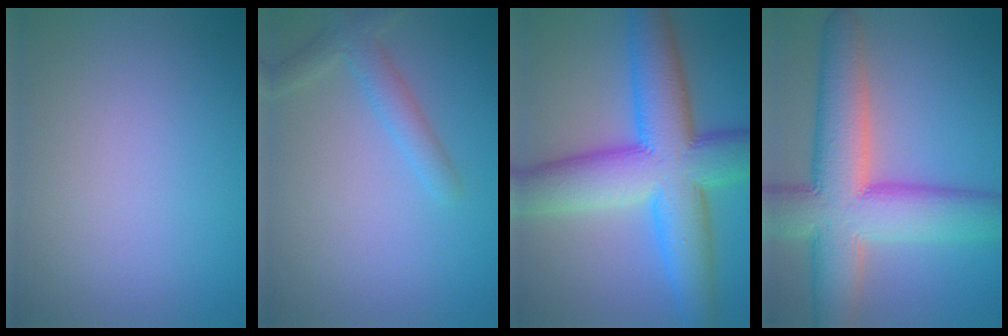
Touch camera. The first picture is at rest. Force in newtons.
{"total": 2.5, "press": 2.5, "slide": 0.2}
{"total": 12.4, "press": 12.4, "slide": 0.0}
{"total": 11.8, "press": 11.8, "slide": 1.0}